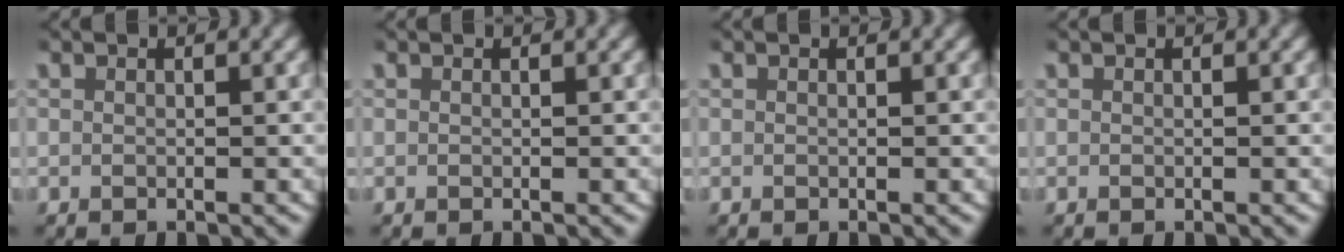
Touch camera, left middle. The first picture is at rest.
{"total": 0.0}
{"total": 0.0}
{"total": 0.0}